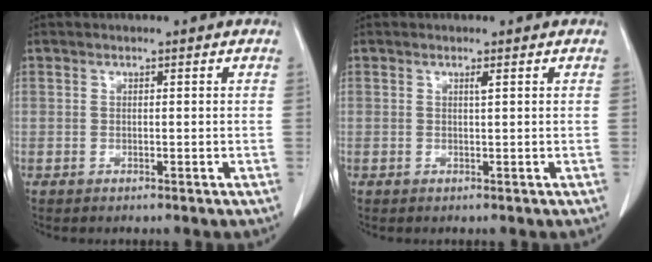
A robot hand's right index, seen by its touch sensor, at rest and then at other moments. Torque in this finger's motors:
{"motor_torque": [0.11, -0.08, 0.05, 0.01]}